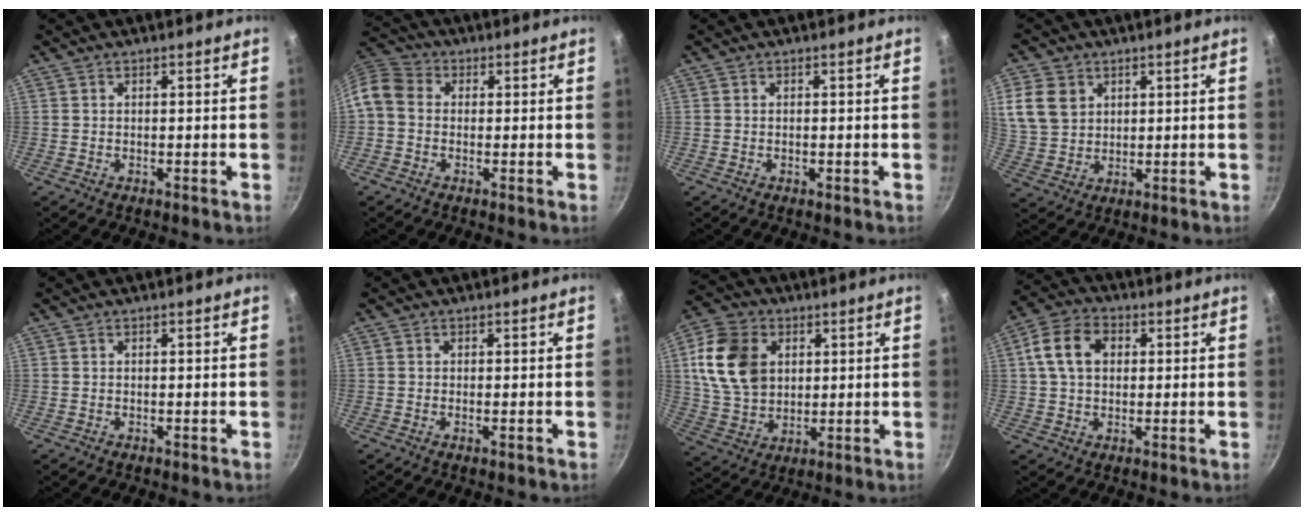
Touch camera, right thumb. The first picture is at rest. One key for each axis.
{"total": 7.2, "fx": -0.7, "fy": 5.8, "fz": 4.2, "tx": -0.086, "ty": 0.028, "tz": -0.033}
{"total": 0.8, "fx": -0.2, "fy": 0.3, "fz": 0.7, "tx": -0.013, "ty": 0.001, "tz": -0.004}
{"total": 9.0, "fx": 3.0, "fy": 7.1, "fz": 4.6, "tx": -0.066, "ty": -0.009, "tz": 0.068}
{"total": 0.0}
{"total": 0.9, "fx": -0.3, "fy": 0.1, "fz": 0.8, "tx": -0.019, "ty": 0.000, "tz": -0.006}
{"total": 14.7, "fx": 3.5, "fy": 11.0, "fz": 9.2, "tx": -0.156, "ty": -0.007, "tz": 0.068}
{"total": 9.4, "fx": 1.9, "fy": 6.8, "fz": 6.2, "tx": -0.100, "ty": 0.015, "tz": 0.021}